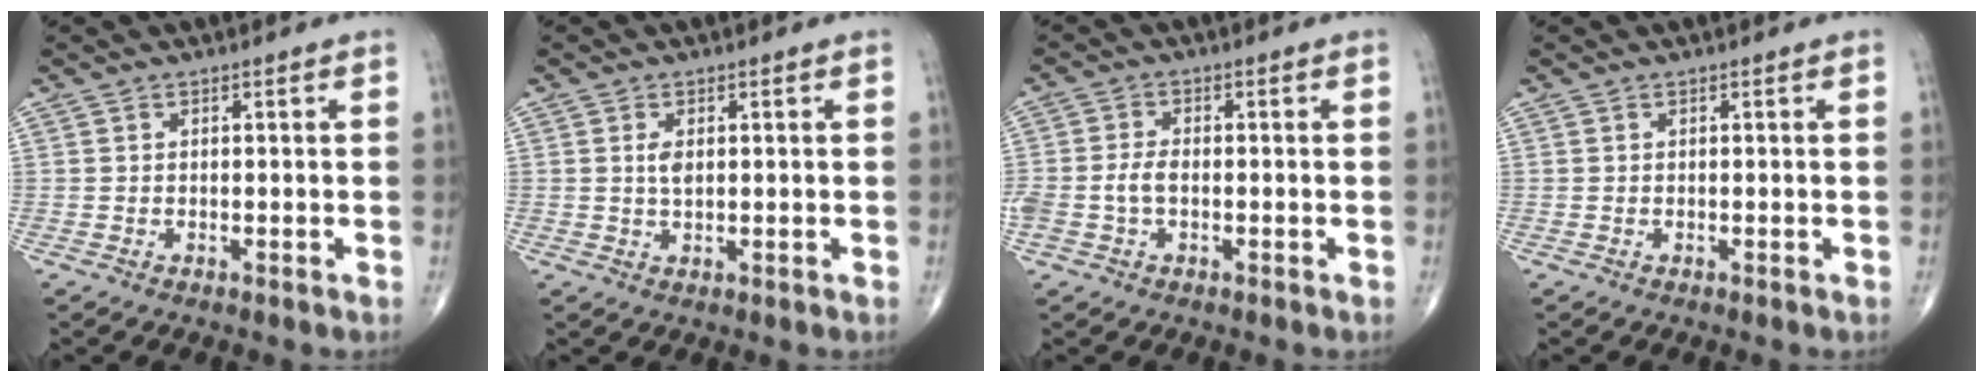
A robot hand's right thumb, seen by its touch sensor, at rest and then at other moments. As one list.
[{"total": 2.2, "force": [0.5, 1.2, 1.9], "torque": [-0.033, -0.003, 0.009]}, {"total": 4.2, "force": [-0.7, 2.5, 3.3], "torque": [-0.086, 0.013, -0.014]}, {"total": 0.0}]